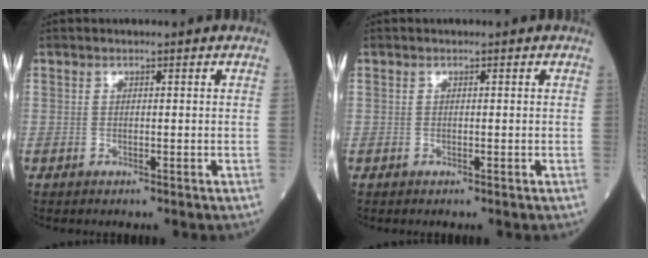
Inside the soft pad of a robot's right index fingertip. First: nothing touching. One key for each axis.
{"total": 0.0}